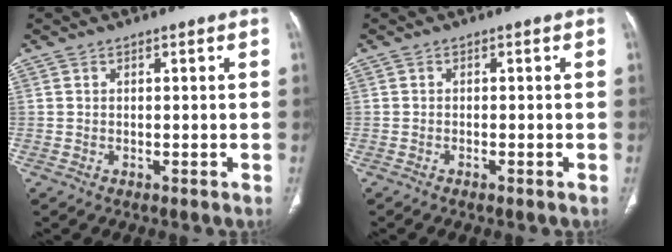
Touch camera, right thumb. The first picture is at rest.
{"total": 1.1, "force": [-0.8, 0.2, 0.8], "torque": [-0.018, 0.000, -0.010]}